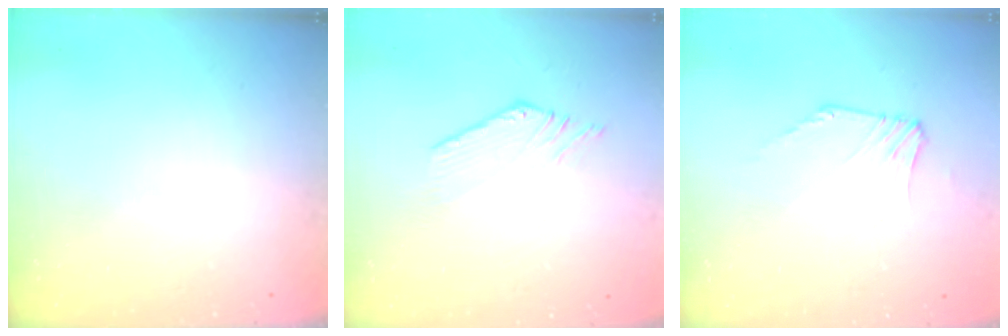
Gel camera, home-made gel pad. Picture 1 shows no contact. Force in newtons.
{"total": 0.0}
{"total": 0.0}